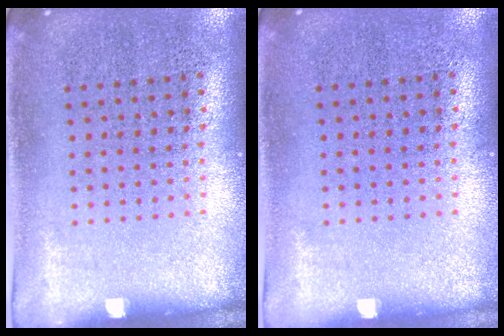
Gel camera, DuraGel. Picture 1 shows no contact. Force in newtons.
{"total": 0.0}